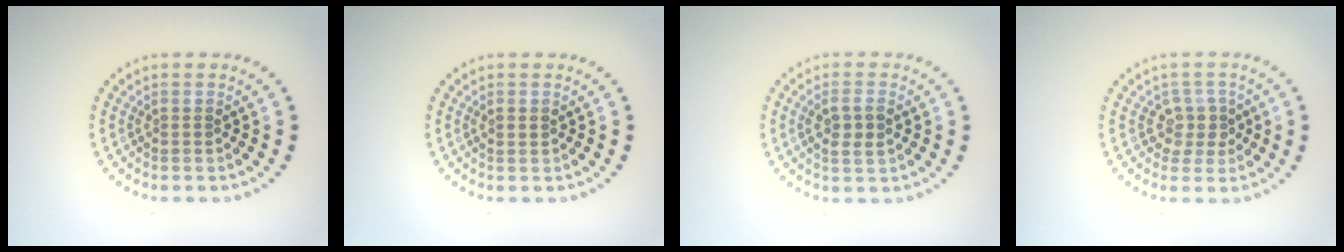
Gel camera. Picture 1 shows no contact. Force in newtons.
{"total": 1.0, "press": 1.0, "slide": 0.1}
{"total": 2.4, "press": 2.3, "slide": 0.5}
{"total": 2.2, "press": 1.9, "slide": 1.2}